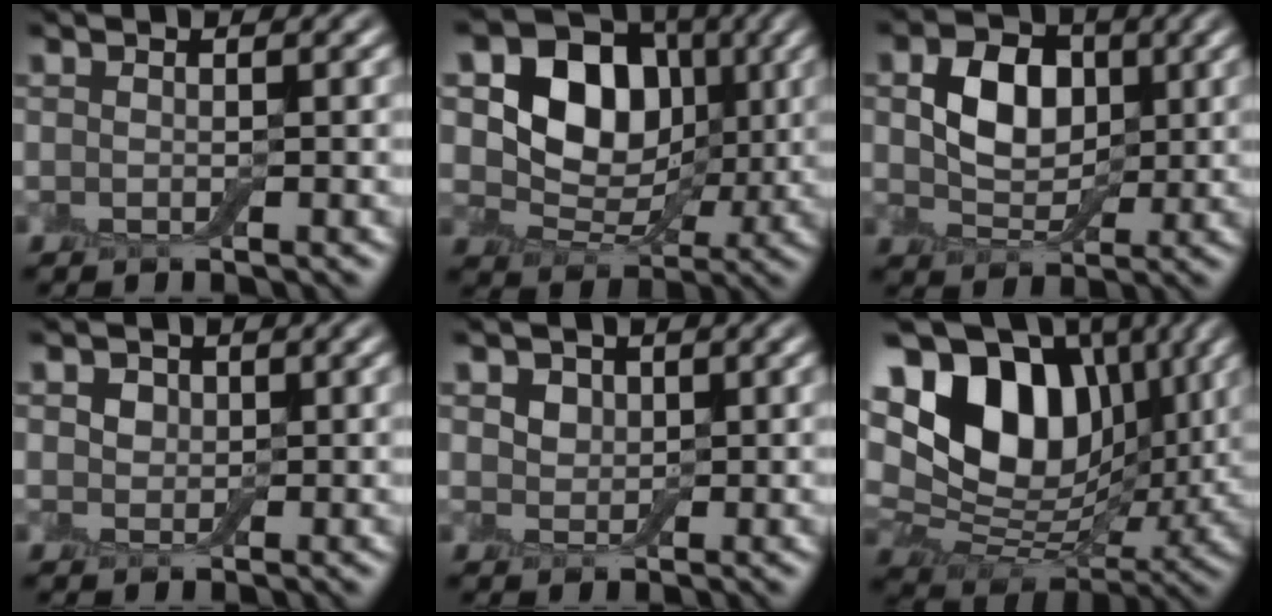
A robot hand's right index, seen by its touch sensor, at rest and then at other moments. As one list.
[{"total": 9.9, "force": [2.4, 7.6, 5.8], "torque": [-0.101, -0.008, 0.028]}, {"total": 4.9, "force": [1.0, 3.6, 3.2], "torque": [-0.060, 0.002, 0.009]}, {"total": 2.5, "force": [1.2, 1.9, 1.1], "torque": [-0.024, 0.012, 0.012]}, {"total": 2.8, "force": [1.5, 2.0, 1.3], "torque": [-0.033, 0.010, 0.023]}, {"total": 16.4, "force": [5.9, 11.2, 10.5], "torque": [-0.199, 0.027, 0.108]}]